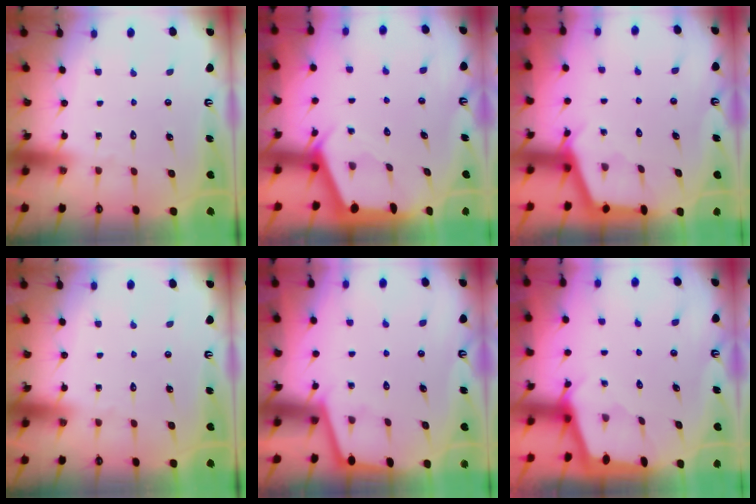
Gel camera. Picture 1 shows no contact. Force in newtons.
{"total": 2.4, "press": 2.4, "slide": 0.3}
{"total": 2.9, "press": 2.9, "slide": 0.3}
{"total": 0.0}
{"total": 1.8, "press": 1.8, "slide": 0.4}
{"total": 1.9, "press": 1.9, "slide": 0.1}